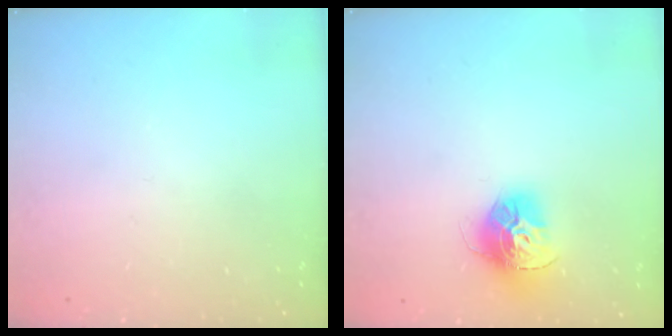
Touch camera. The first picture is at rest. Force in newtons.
{"total": 13.9, "press": 13.8, "slide": 1.4}